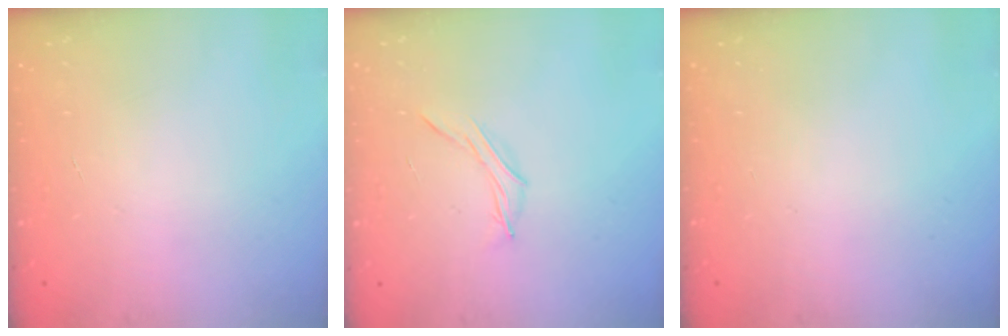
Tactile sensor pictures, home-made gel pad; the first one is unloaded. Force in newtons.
{"total": 4.9, "press": 4.7, "slide": 1.4}
{"total": 0.0}